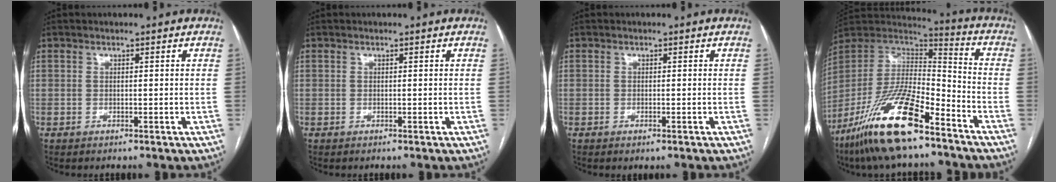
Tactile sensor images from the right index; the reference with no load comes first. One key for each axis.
{"total": 0.0}
{"total": 0.7, "fx": -0.4, "fy": 0.1, "fz": 0.5, "tx": -0.009, "ty": -0.002, "tz": -0.005}
{"total": 20.4, "fx": -13.6, "fy": 4.6, "fz": 14.5, "tx": -0.300, "ty": -0.017, "tz": -0.251}